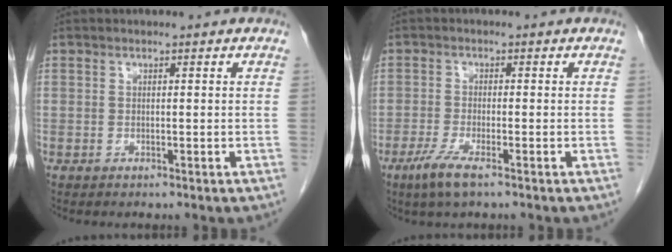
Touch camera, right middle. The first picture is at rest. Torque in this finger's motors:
{"motor_torque": [0.91, -0.39, 0.36, 0.08]}